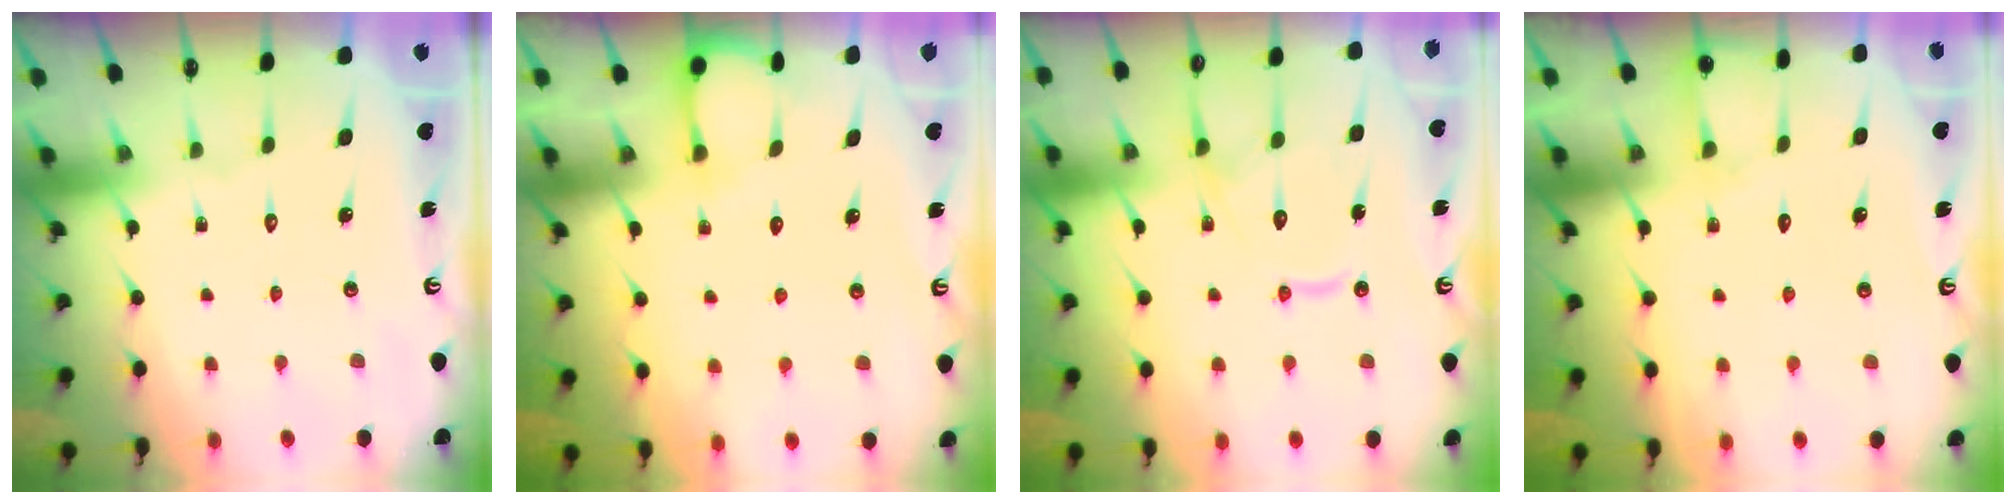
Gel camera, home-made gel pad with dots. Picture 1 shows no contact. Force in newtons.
{"total": 3.3, "press": 3.2, "slide": 0.3}
{"total": 13.9, "press": 13.8, "slide": 1.3}
{"total": 5.2, "press": 5.2, "slide": 0.5}